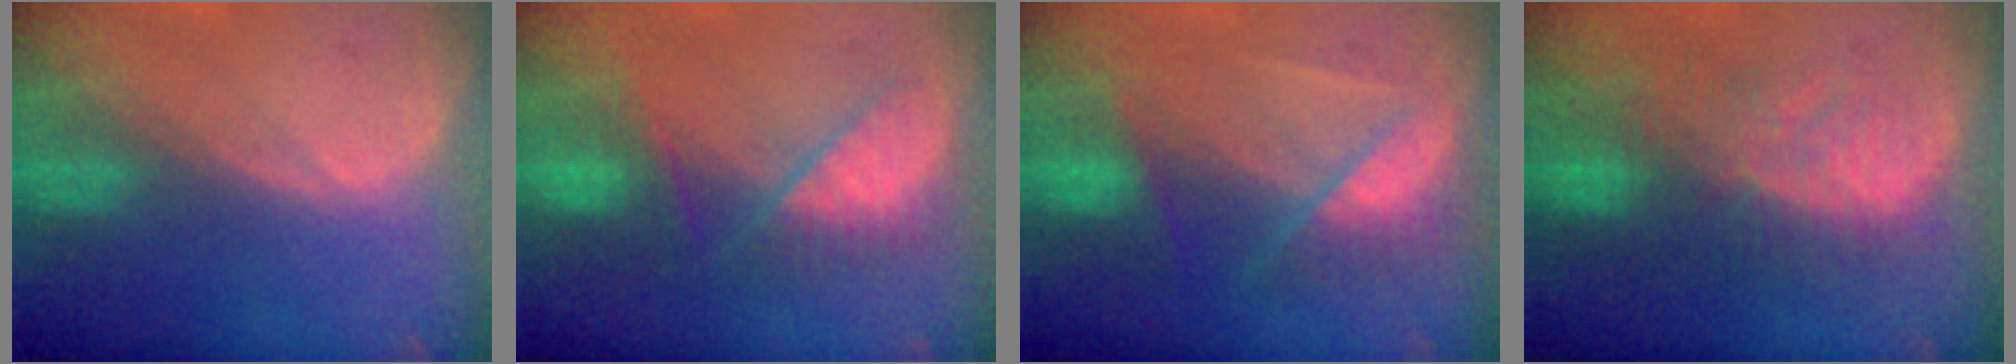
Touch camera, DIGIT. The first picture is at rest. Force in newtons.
{"total": 7.4, "press": 7.2, "slide": 1.9}
{"total": 7.4, "press": 6.5, "slide": 3.4}
{"total": 10.1, "press": 8.8, "slide": 5.0}